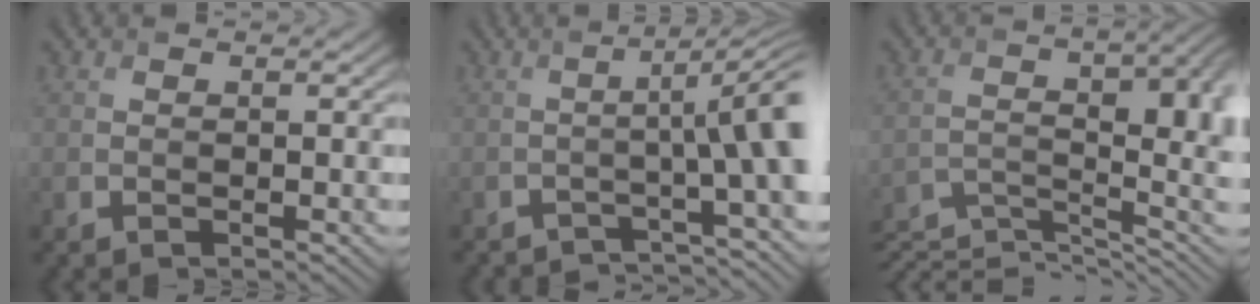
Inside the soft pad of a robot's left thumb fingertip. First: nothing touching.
{"total": 8.4, "force": [-3.1, 1.8, 7.6], "torque": [-0.079, 0.006, -0.047]}
{"total": 10.8, "force": [-5.4, 3.1, 8.9], "torque": [-0.147, -0.005, -0.070]}